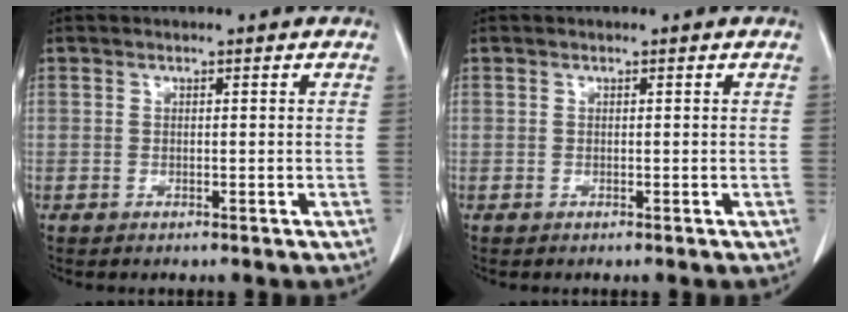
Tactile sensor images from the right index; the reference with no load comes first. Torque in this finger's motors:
{"motor_torque": [0.00, 0.00, 0.00, 0.00]}